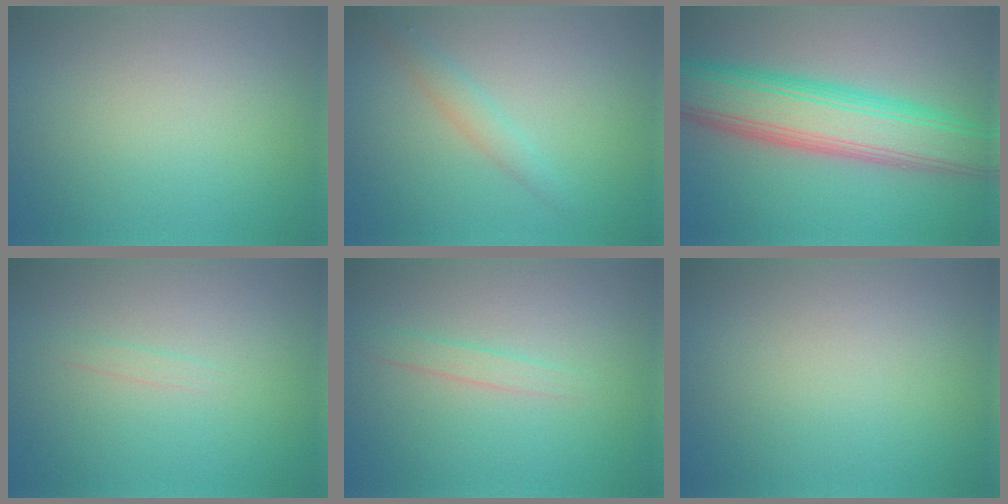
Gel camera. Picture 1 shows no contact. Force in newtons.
{"total": 1.7, "press": 1.7, "slide": 0.0}
{"total": 9.1, "press": 9.1, "slide": 0.2}
{"total": 0.6, "press": 0.6, "slide": 0.1}
{"total": 1.2, "press": 1.2, "slide": 0.0}
{"total": 0.0}